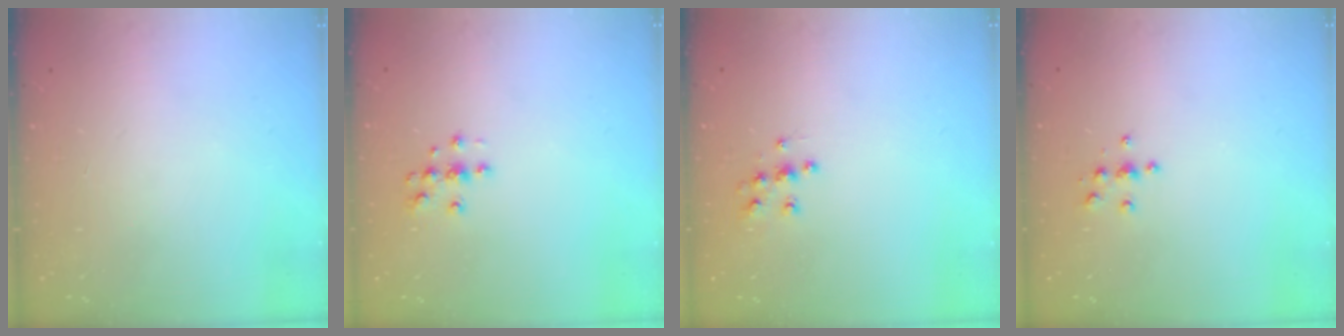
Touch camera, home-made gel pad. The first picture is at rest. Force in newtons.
{"total": 3.8, "press": 3.8, "slide": 0.4}
{"total": 6.2, "press": 6.2, "slide": 0.2}
{"total": 3.8, "press": 3.8, "slide": 0.4}